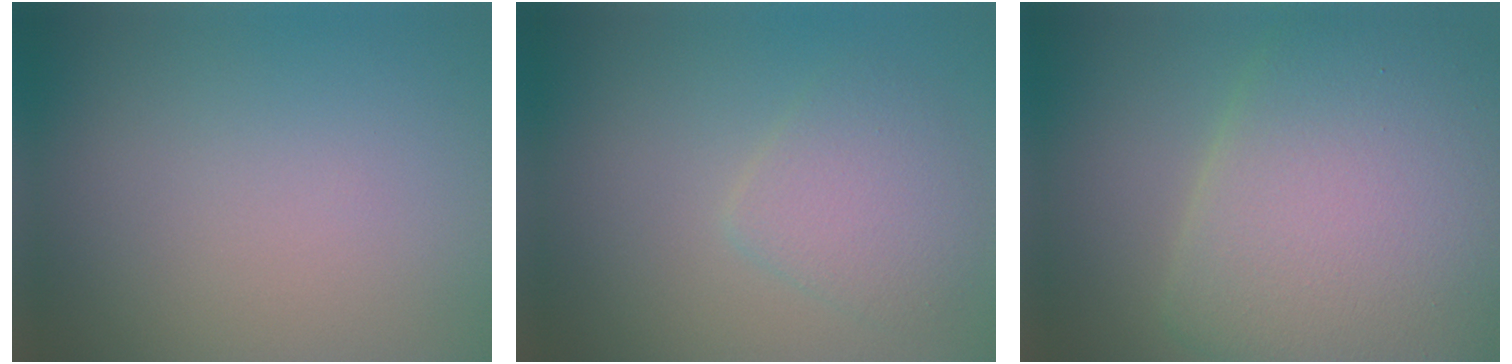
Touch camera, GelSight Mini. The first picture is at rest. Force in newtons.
{"total": 3.0, "press": 3.0, "slide": 0.1}
{"total": 11.8, "press": 11.8, "slide": 0.6}